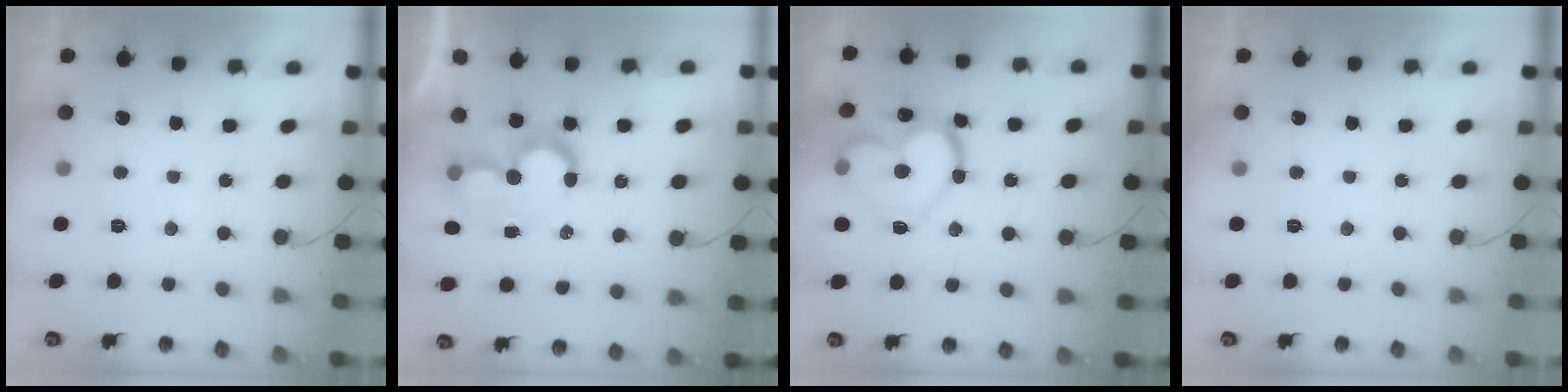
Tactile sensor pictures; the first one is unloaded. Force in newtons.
{"total": 8.5, "press": 8.4, "slide": 0.2}
{"total": 16.9, "press": 16.9, "slide": 1.5}
{"total": 0.0}